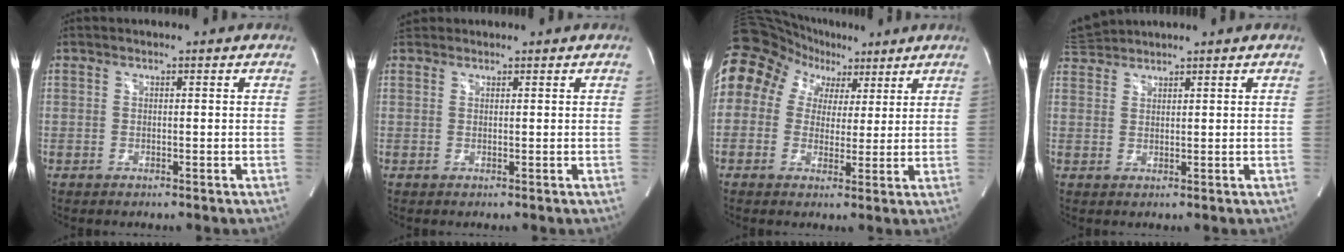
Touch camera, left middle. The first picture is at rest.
{"total": 2.0, "force": [1.8, 0.9, 0.1], "torque": [-0.005, 0.022, 0.030]}
{"total": 13.4, "force": [6.7, 10.7, 4.4], "torque": [-0.078, 0.075, 0.116]}
{"total": 3.2, "force": [3.2, -0.1, -0.3], "torque": [-0.008, 0.020, 0.070]}